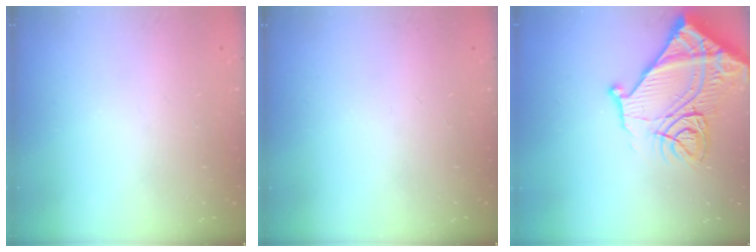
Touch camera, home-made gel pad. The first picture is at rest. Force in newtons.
{"total": 0.0}
{"total": 19.6, "press": 19.5, "slide": 2.0}